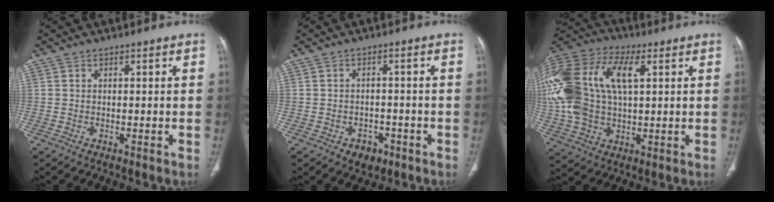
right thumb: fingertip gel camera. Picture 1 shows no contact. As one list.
[{"total": 4.1, "force": [-2.2, 3.1, 1.6], "torque": [-0.004, 0.016, -0.022]}, {"total": 25.1, "force": [5.8, 14.0, 20.0], "torque": [-0.464, 0.027, 0.105]}]